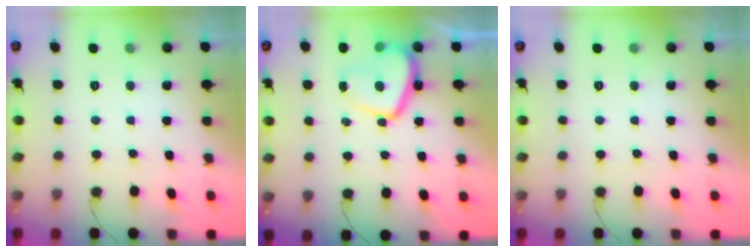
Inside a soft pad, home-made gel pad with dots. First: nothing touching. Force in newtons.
{"total": 11.0, "press": 10.9, "slide": 1.1}
{"total": 0.0}